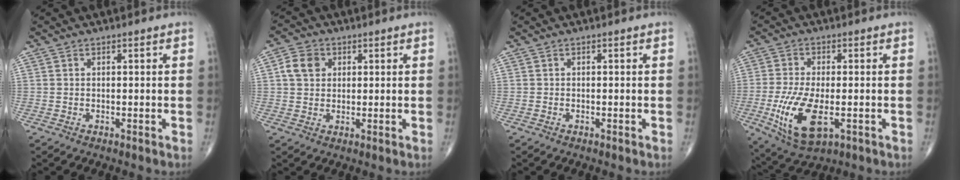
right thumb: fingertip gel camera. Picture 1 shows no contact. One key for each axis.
{"total": 5.2, "fx": 1.3, "fy": 4.2, "fz": 2.7, "tx": -0.039, "ty": 0.004, "tz": 0.020}
{"total": 0.0}
{"total": 12.1, "fx": -3.2, "fy": 5.4, "fz": 10.4, "tx": -0.211, "ty": -0.009, "tz": -0.049}